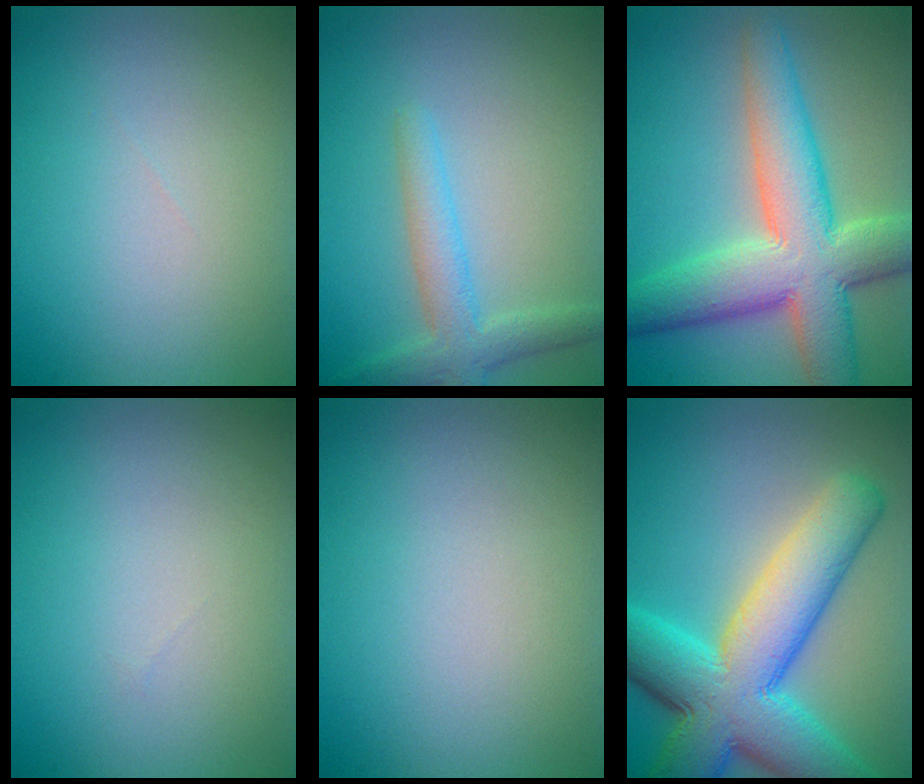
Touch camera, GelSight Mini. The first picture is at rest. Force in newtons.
{"total": 3.4, "press": 3.4, "slide": 0.3}
{"total": 9.8, "press": 9.8, "slide": 0.5}
{"total": 0.0}
{"total": 0.0}
{"total": 11.6, "press": 11.6, "slide": 0.4}